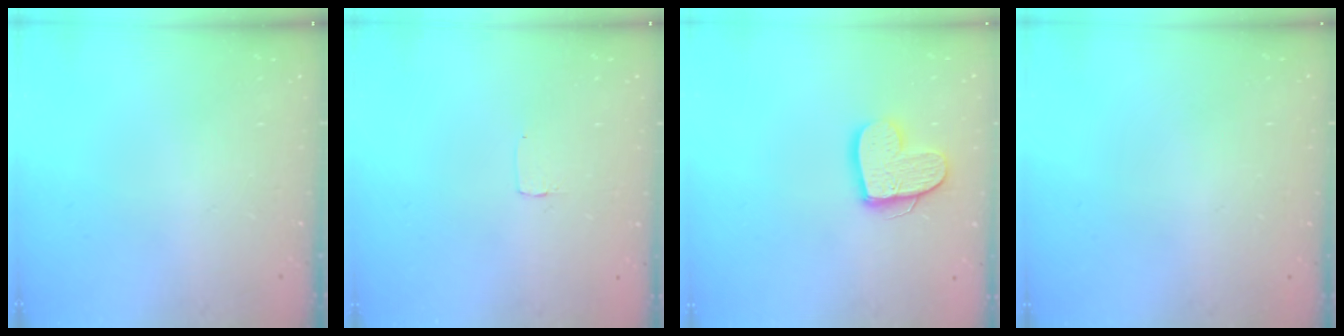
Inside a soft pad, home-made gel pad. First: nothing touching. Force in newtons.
{"total": 2.6, "press": 2.6, "slide": 0.2}
{"total": 12.9, "press": 12.9, "slide": 1.0}
{"total": 0.0}